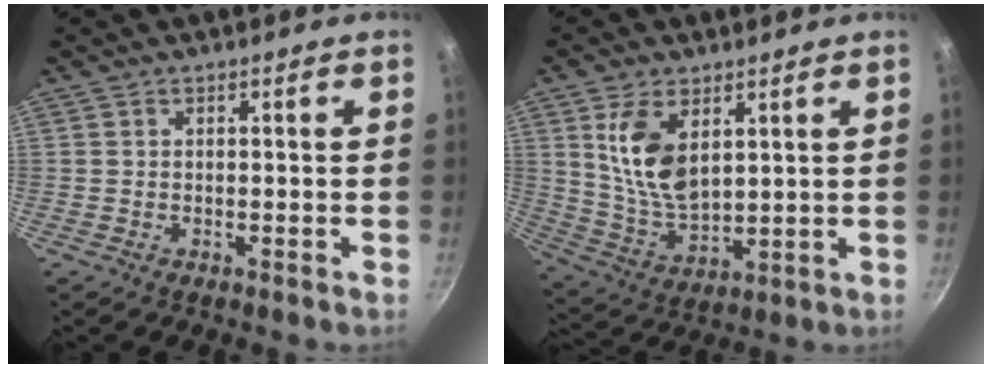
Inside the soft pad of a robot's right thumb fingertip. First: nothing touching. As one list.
[{"total": 11.9, "force": [4.1, 6.6, 9.0], "torque": [-0.160, -0.030, 0.091]}]